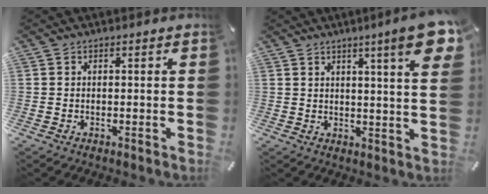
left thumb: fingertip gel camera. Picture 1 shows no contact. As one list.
[{"total": 10.3, "force": [5.5, 0.9, 8.6], "torque": [-0.133, -0.030, 0.087]}]